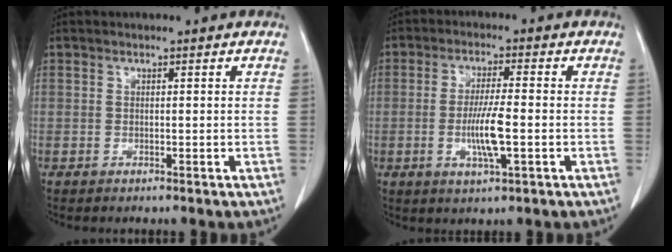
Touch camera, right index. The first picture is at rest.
{"total": 7.0, "force": [-1.6, 1.1, 6.8], "torque": [-0.130, -0.003, -0.026]}